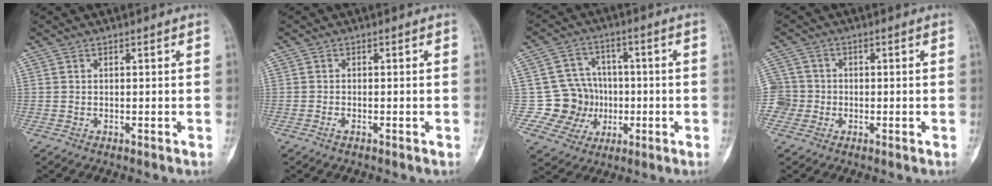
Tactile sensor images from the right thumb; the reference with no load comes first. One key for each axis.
{"total": 0.8, "fx": -0.5, "fy": 0.3, "fz": 0.5, "tx": -0.013, "ty": 0.000, "tz": -0.012}
{"total": 10.3, "fx": -1.2, "fy": 9.9, "fz": 2.5, "tx": 0.011, "ty": 0.023, "tz": -0.015}
{"total": 4.8, "fx": -1.0, "fy": 4.7, "fz": 0.3, "tx": 0.011, "ty": 0.014, "tz": -0.025}